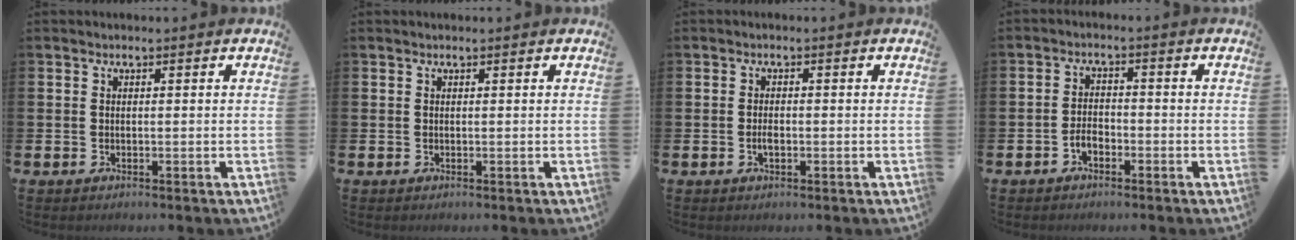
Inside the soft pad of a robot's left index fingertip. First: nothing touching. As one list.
[{"total": 0.0}, {"total": 1.4, "force": [-0.4, 0.7, 1.2], "torque": [-0.022, 0.001, -0.007]}, {"total": 2.2, "force": [-1.4, 1.2, 1.2], "torque": [-0.024, 0.007, -0.030]}]